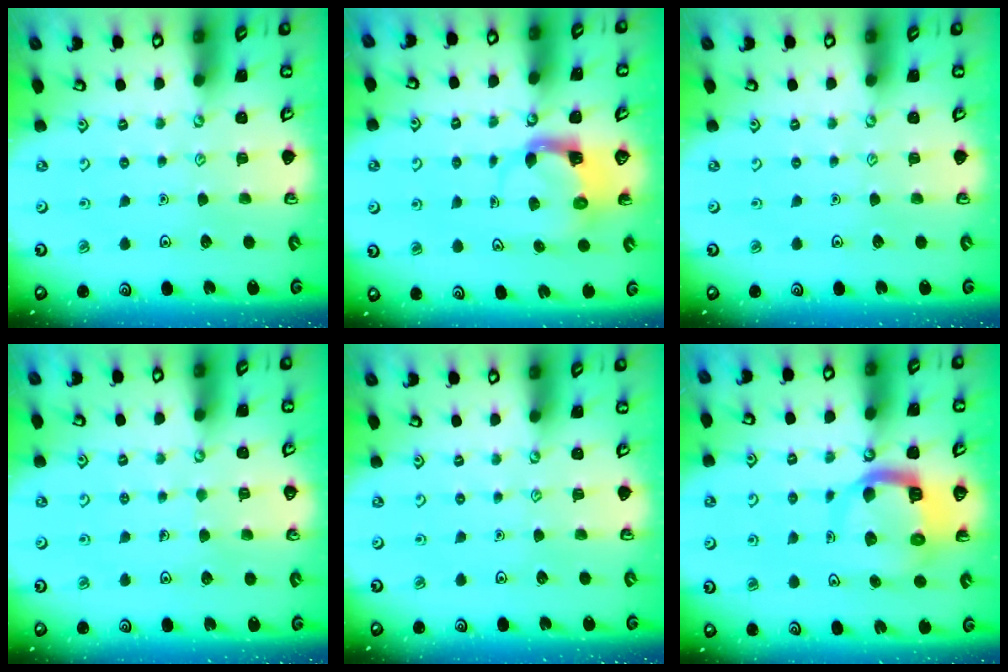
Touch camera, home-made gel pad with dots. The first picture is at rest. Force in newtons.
{"total": 3.9, "press": 3.8, "slide": 0.7}
{"total": 0.0}
{"total": 2.9, "press": 2.9, "slide": 0.2}
{"total": 0.0}
{"total": 9.4, "press": 9.3, "slide": 1.3}